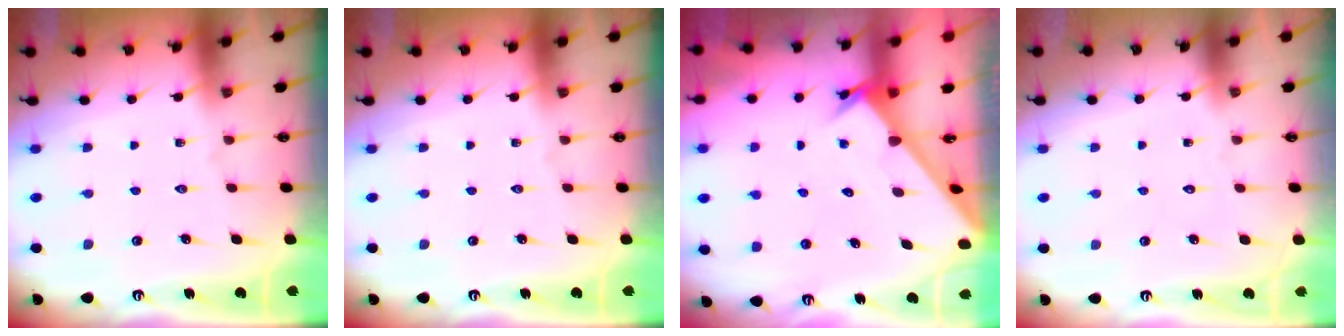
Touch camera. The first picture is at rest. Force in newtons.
{"total": 0.0}
{"total": 2.6, "press": 2.6, "slide": 0.2}
{"total": 1.5, "press": 1.5, "slide": 0.0}